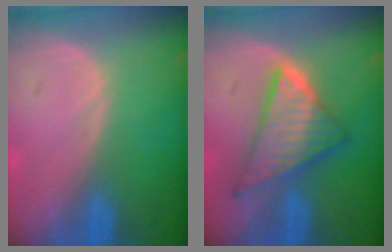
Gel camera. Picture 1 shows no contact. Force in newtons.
{"total": 8.8, "press": 8.8, "slide": 0.6}